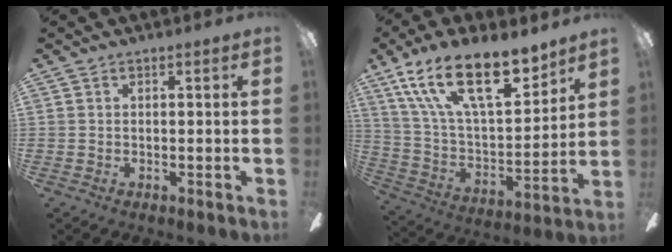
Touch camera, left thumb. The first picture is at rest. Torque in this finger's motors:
{"motor_torque": [2.87, 1.65, 1.88, -0.89, 0.35]}